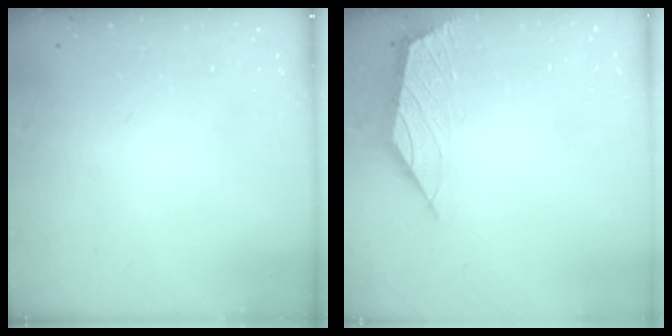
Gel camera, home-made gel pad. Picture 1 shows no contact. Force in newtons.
{"total": 2.0, "press": 2.0, "slide": 0.5}